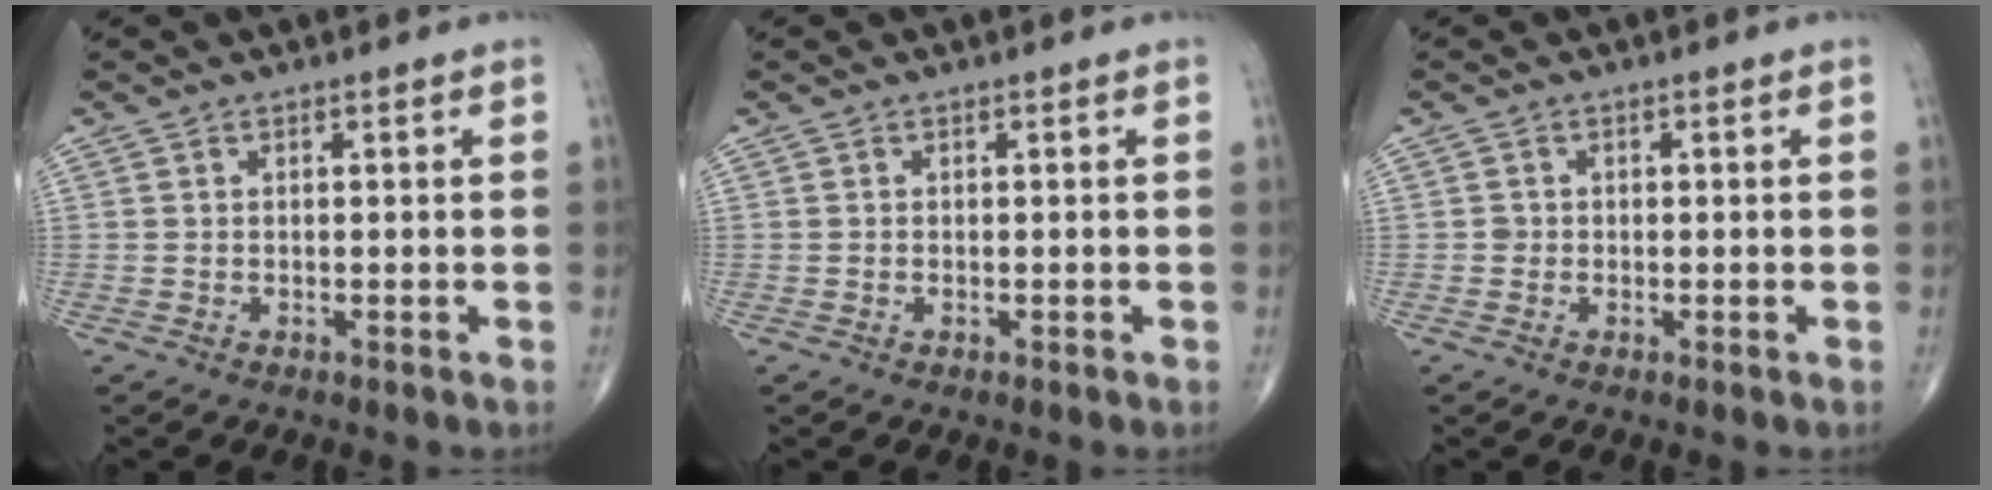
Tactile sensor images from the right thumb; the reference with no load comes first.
{"total": 0.0}
{"total": 0.9, "force": [-0.1, 0.9, 0.1], "torque": [0.003, 0.003, -0.003]}